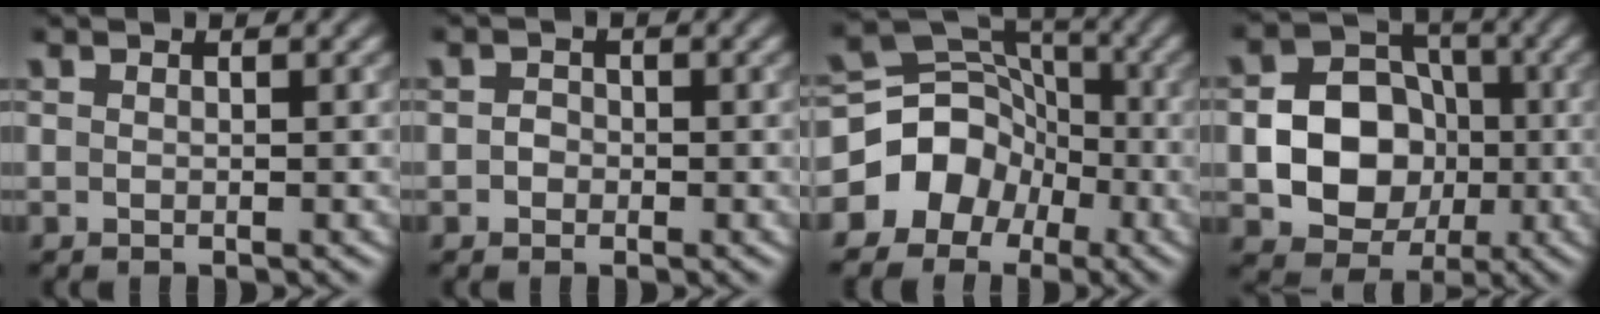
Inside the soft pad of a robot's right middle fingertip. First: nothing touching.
{"total": 1.1, "force": [-0.3, 1.0, 0.4], "torque": [-0.003, -0.002, -0.009]}
{"total": 8.8, "force": [-3.6, 7.6, 2.7], "torque": [-0.034, 0.008, -0.089]}
{"total": 8.9, "force": [-1.4, 7.5, 4.5], "torque": [-0.056, -0.006, -0.043]}